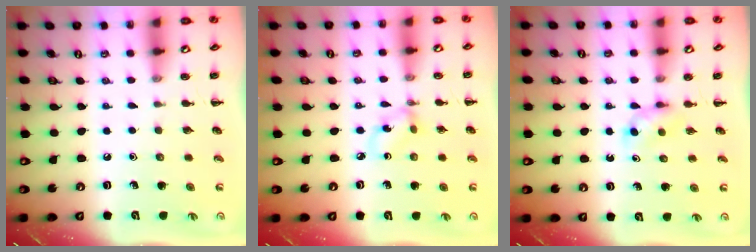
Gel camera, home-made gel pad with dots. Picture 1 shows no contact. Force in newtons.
{"total": 2.9, "press": 2.8, "slide": 0.6}
{"total": 3.0, "press": 2.7, "slide": 1.1}